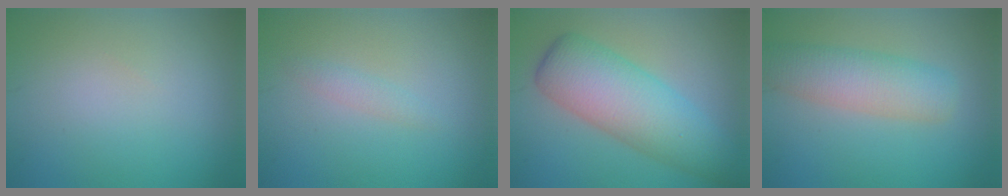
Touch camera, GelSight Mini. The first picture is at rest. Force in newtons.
{"total": 1.0, "press": 1.0, "slide": 0.0}
{"total": 6.7, "press": 6.7, "slide": 0.1}
{"total": 4.8, "press": 4.8, "slide": 0.2}